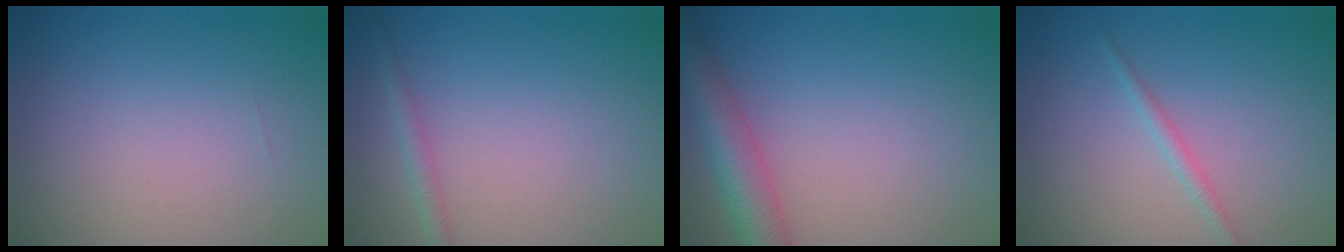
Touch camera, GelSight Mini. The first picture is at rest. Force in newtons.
{"total": 1.5, "press": 1.5, "slide": 0.0}
{"total": 5.0, "press": 5.0, "slide": 0.2}
{"total": 1.3, "press": 1.3, "slide": 0.0}